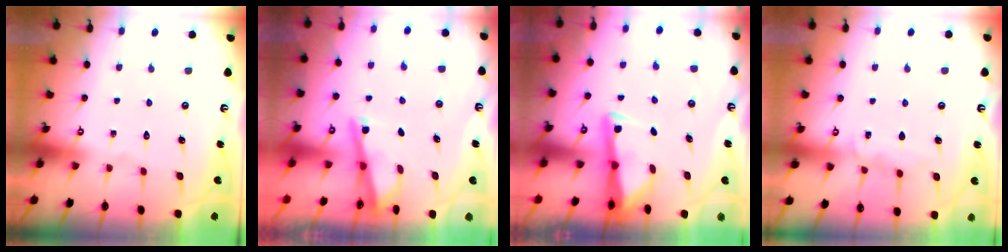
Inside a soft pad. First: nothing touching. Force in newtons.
{"total": 2.9, "press": 2.9, "slide": 0.3}
{"total": 2.9, "press": 2.9, "slide": 0.4}
{"total": 5.9, "press": 5.9, "slide": 0.5}